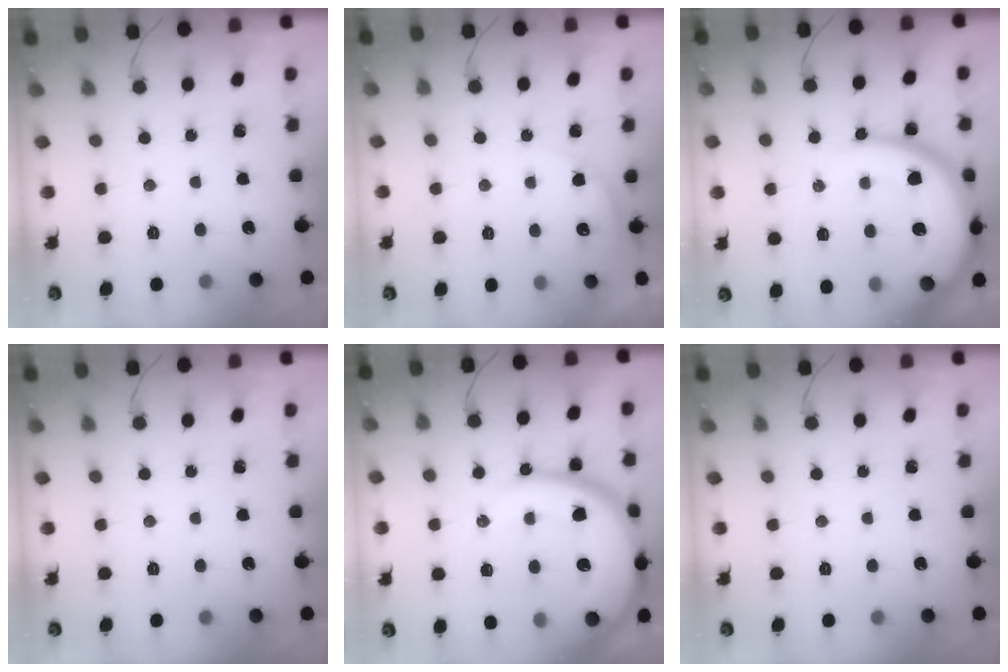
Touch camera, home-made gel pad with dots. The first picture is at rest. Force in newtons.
{"total": 3.4, "press": 3.3, "slide": 0.5}
{"total": 18.1, "press": 18.0, "slide": 1.7}
{"total": 0.0}
{"total": 23.5, "press": 23.3, "slide": 3.2}
{"total": 0.0}